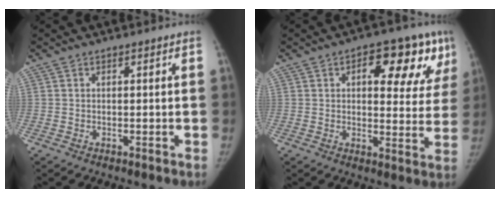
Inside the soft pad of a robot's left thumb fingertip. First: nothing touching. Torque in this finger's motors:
{"motor_torque": [0.26, 0.31, 0.64, -0.43, 0.04]}